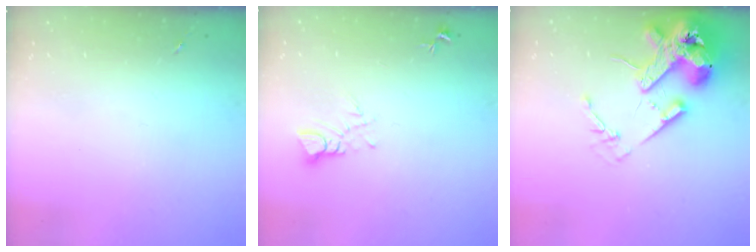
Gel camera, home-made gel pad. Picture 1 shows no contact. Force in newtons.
{"total": 3.5, "press": 3.5, "slide": 0.2}
{"total": 17.7, "press": 17.5, "slide": 2.4}